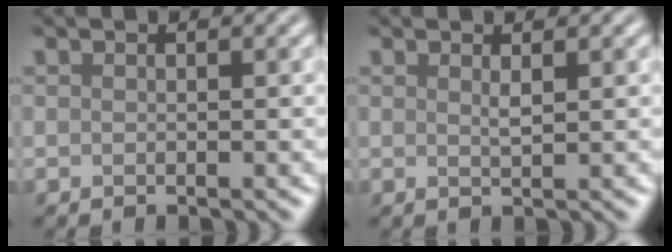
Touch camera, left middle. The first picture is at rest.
{"total": 0.8, "force": [0.5, 0.1, 0.7], "torque": [-0.011, -0.002, 0.009]}